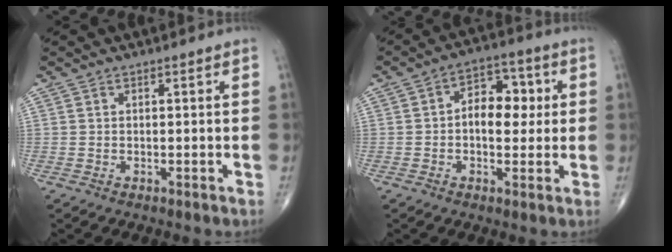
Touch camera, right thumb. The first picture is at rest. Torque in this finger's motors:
{"motor_torque": [-0.29, 0.65, 0.51, 0.41, 0.13]}